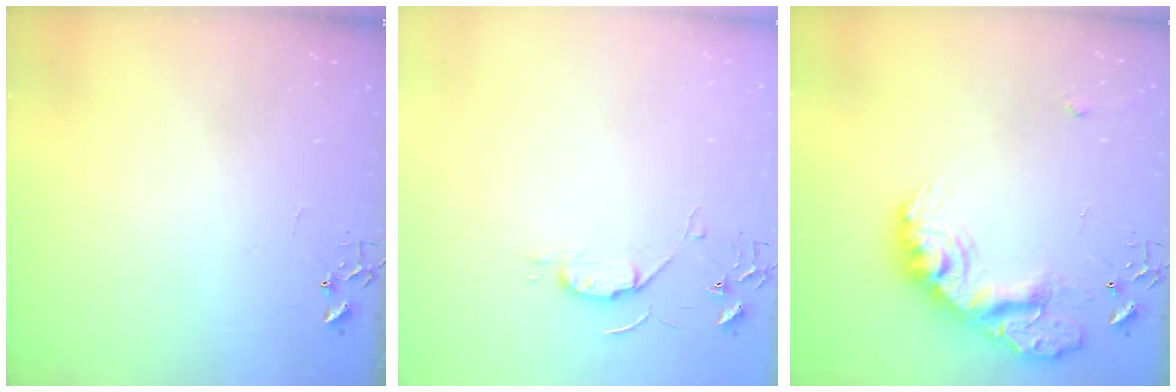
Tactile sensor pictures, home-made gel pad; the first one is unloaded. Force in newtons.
{"total": 5.3, "press": 5.2, "slide": 0.7}
{"total": 20.1, "press": 20.0, "slide": 1.5}